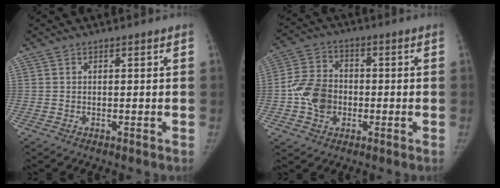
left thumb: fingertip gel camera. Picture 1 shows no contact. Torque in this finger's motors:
{"motor_torque": [0.43, 0.52, 0.03, 0.04, 0.07]}